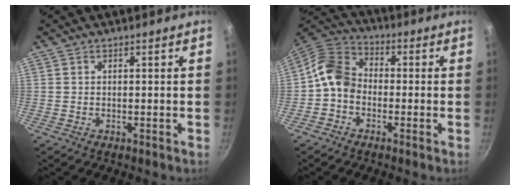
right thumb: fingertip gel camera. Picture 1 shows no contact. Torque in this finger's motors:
{"motor_torque": [-0.06, 0.49, 0.34, 0.10, 0.07]}